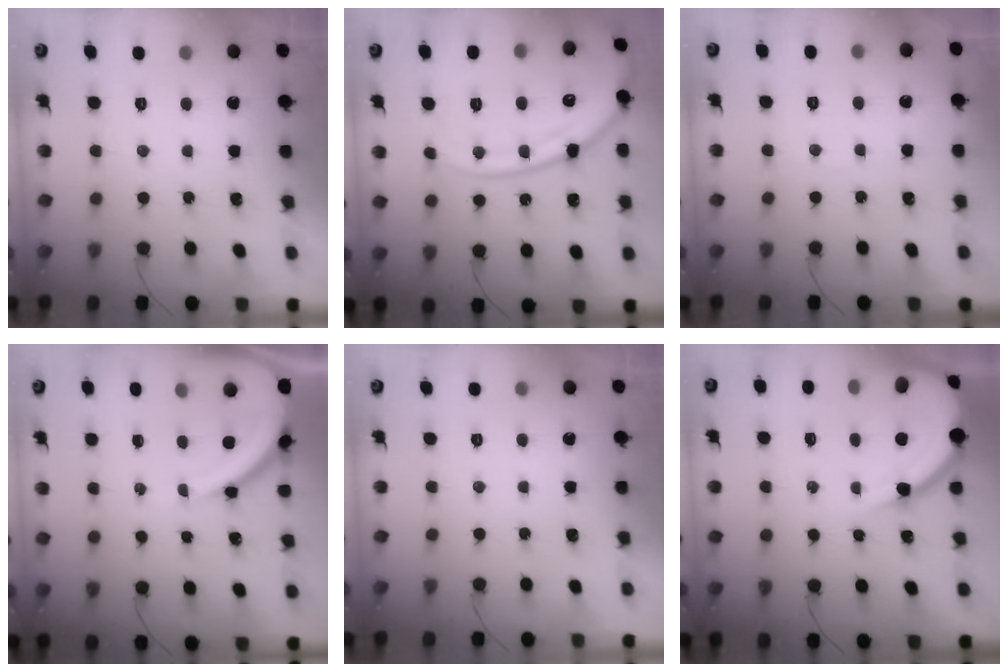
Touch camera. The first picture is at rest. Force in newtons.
{"total": 19.5, "press": 19.5, "slide": 1.3}
{"total": 1.6, "press": 1.6, "slide": 0.2}
{"total": 12.6, "press": 12.5, "slide": 1.2}
{"total": 0.0}
{"total": 12.6, "press": 12.6, "slide": 1.0}